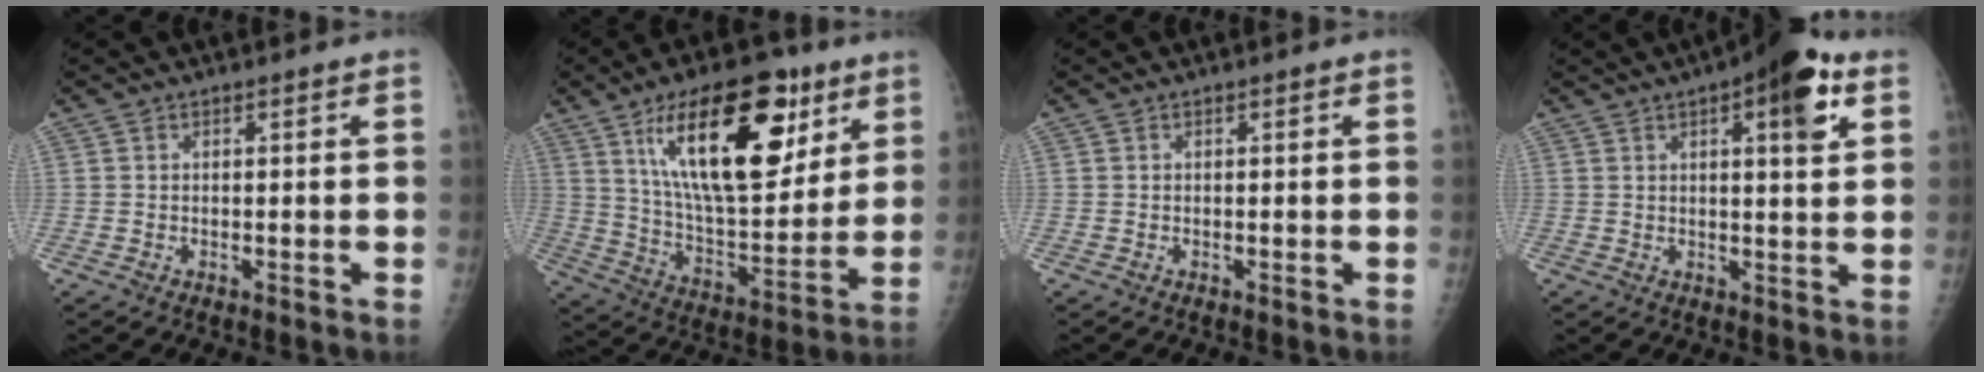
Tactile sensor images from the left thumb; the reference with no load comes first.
{"total": 25.5, "force": [11.9, 10.9, 19.7], "torque": [-0.279, -0.044, 0.200]}
{"total": 0.0}
{"total": 9.9, "force": [4.4, 2.9, 8.4], "torque": [-0.100, -0.010, 0.054]}